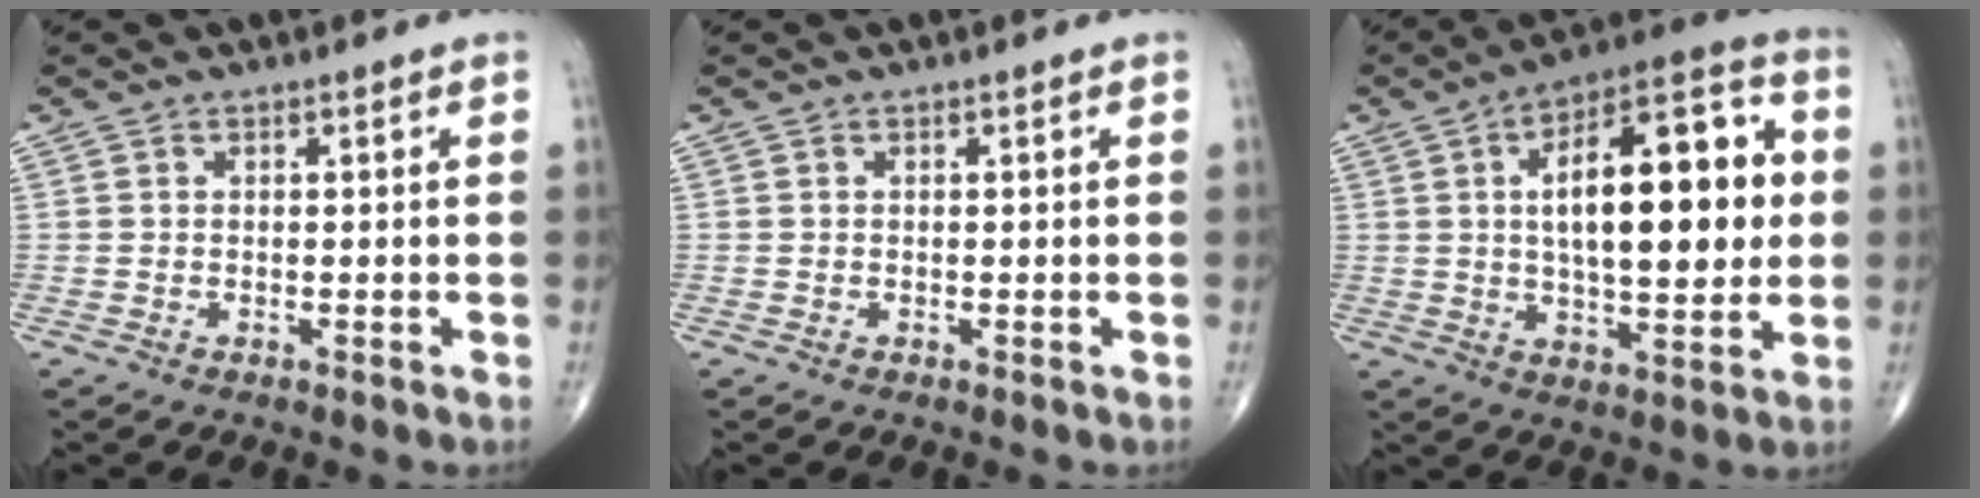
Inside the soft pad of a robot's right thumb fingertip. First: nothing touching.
{"total": 0.0}
{"total": 22.2, "force": [2.9, 9.2, 20.0], "torque": [-0.276, 0.013, 0.038]}